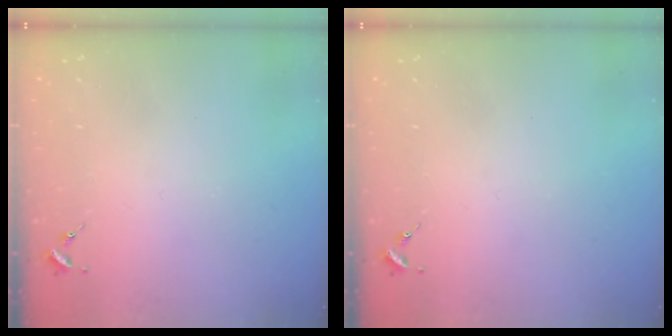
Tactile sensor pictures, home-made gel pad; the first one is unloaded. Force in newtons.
{"total": 0.0}